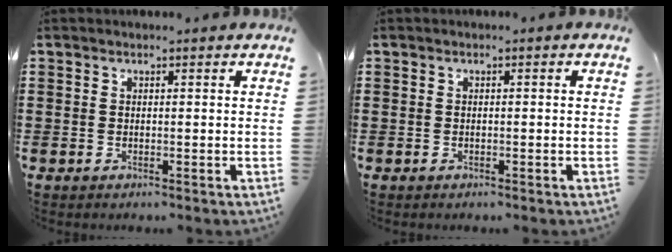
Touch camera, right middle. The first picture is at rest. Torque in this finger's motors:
{"motor_torque": [0.73, -0.98, 0.02, 0.01]}